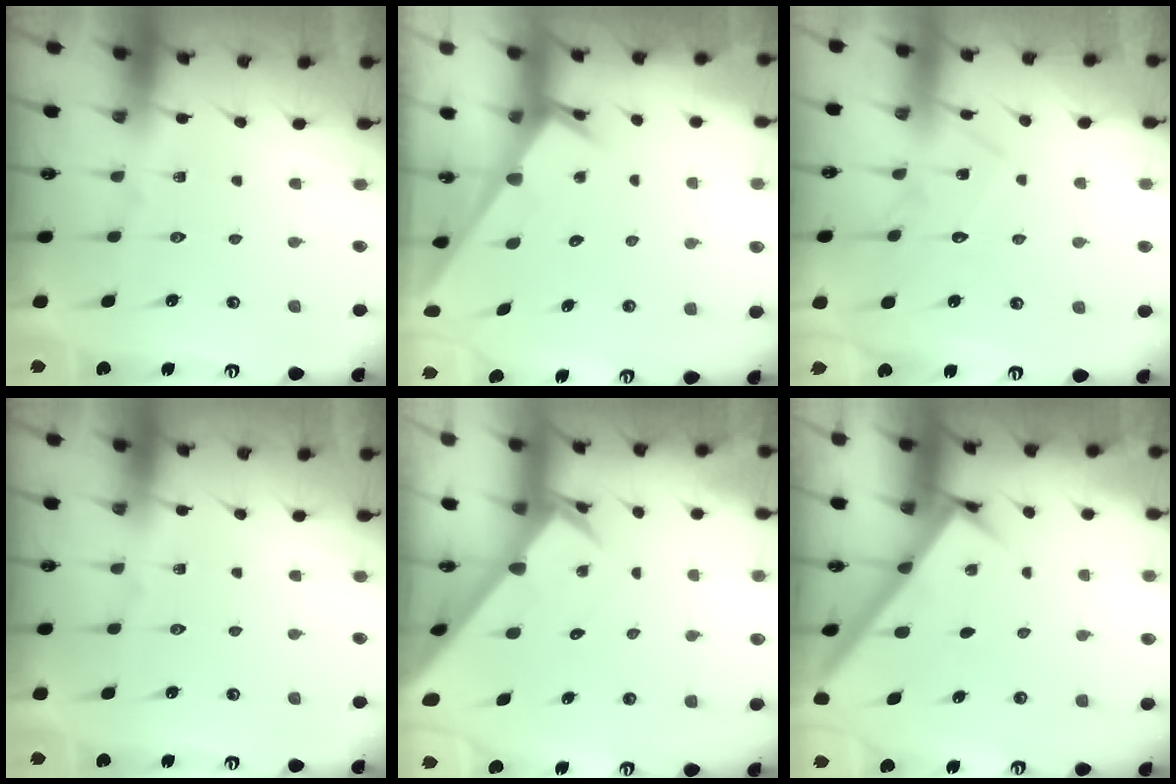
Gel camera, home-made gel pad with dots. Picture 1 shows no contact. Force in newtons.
{"total": 2.4, "press": 2.4, "slide": 0.2}
{"total": 10.6, "press": 10.6, "slide": 0.3}
{"total": 0.0}
{"total": 2.9, "press": 2.9, "slide": 0.2}
{"total": 3.0, "press": 3.0, "slide": 0.2}